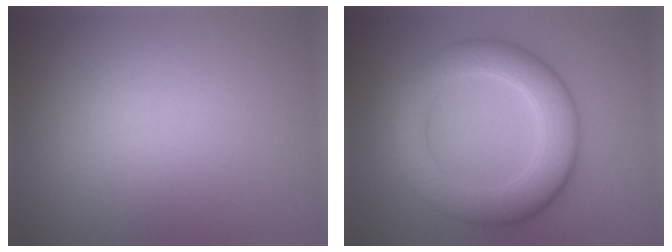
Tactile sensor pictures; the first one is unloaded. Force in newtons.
{"total": 6.8, "press": 6.8, "slide": 0.5}